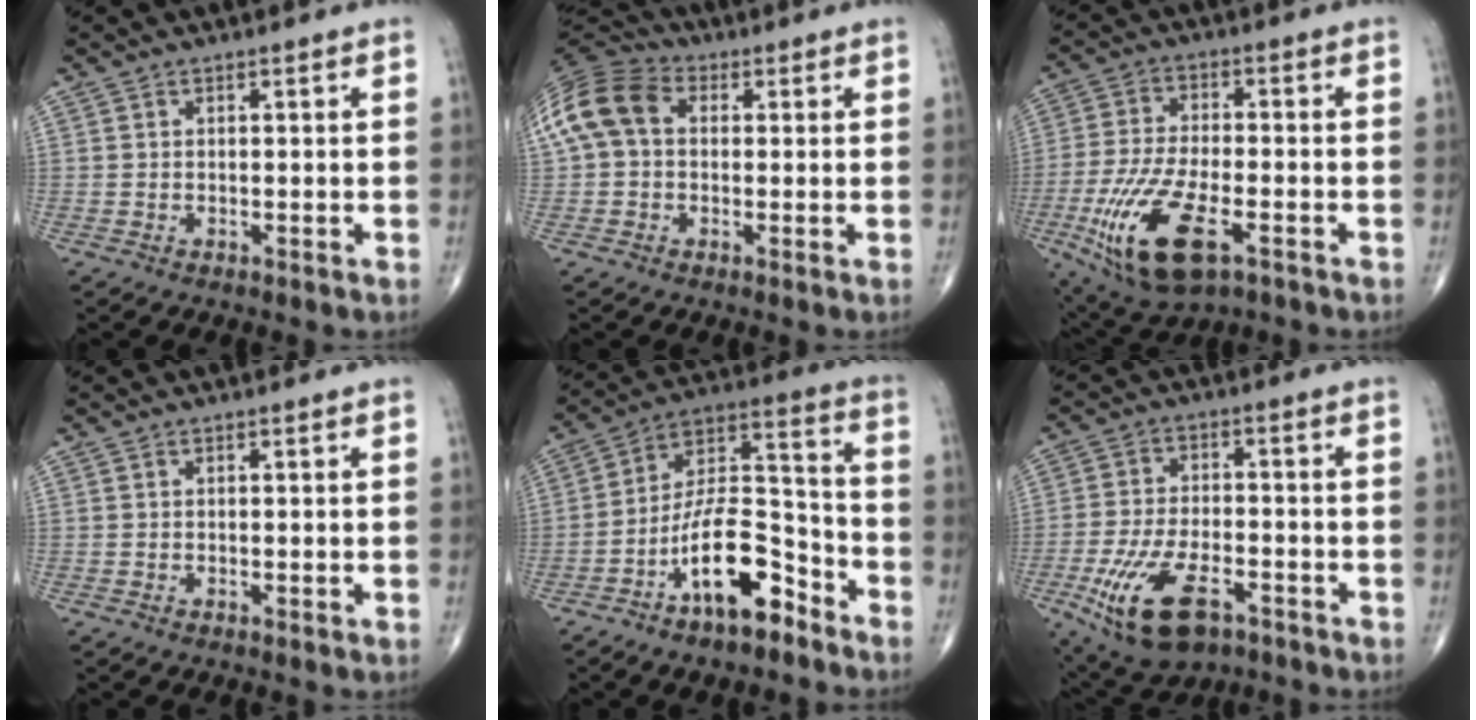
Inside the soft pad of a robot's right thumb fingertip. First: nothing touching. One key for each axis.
{"total": 11.9, "fx": 1.5, "fy": 8.7, "fz": 7.9, "tx": -0.161, "ty": 0.037, "tz": 0.019}
{"total": 16.7, "fx": -6.7, "fy": 6.9, "fz": 13.7, "tx": -0.283, "ty": 0.004, "tz": -0.112}
{"total": 0.0}
{"total": 15.7, "fx": -8.9, "fy": 6.4, "fz": 11.2, "tx": -0.184, "ty": 0.078, "tz": -0.162}
{"total": 14.8, "fx": -6.9, "fy": 7.1, "fz": 10.9, "tx": -0.211, "ty": 0.012, "tz": -0.113}